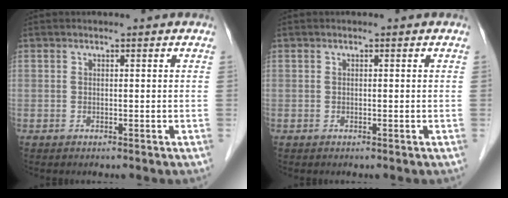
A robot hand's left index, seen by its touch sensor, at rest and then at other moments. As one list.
[{"total": 0.0}]